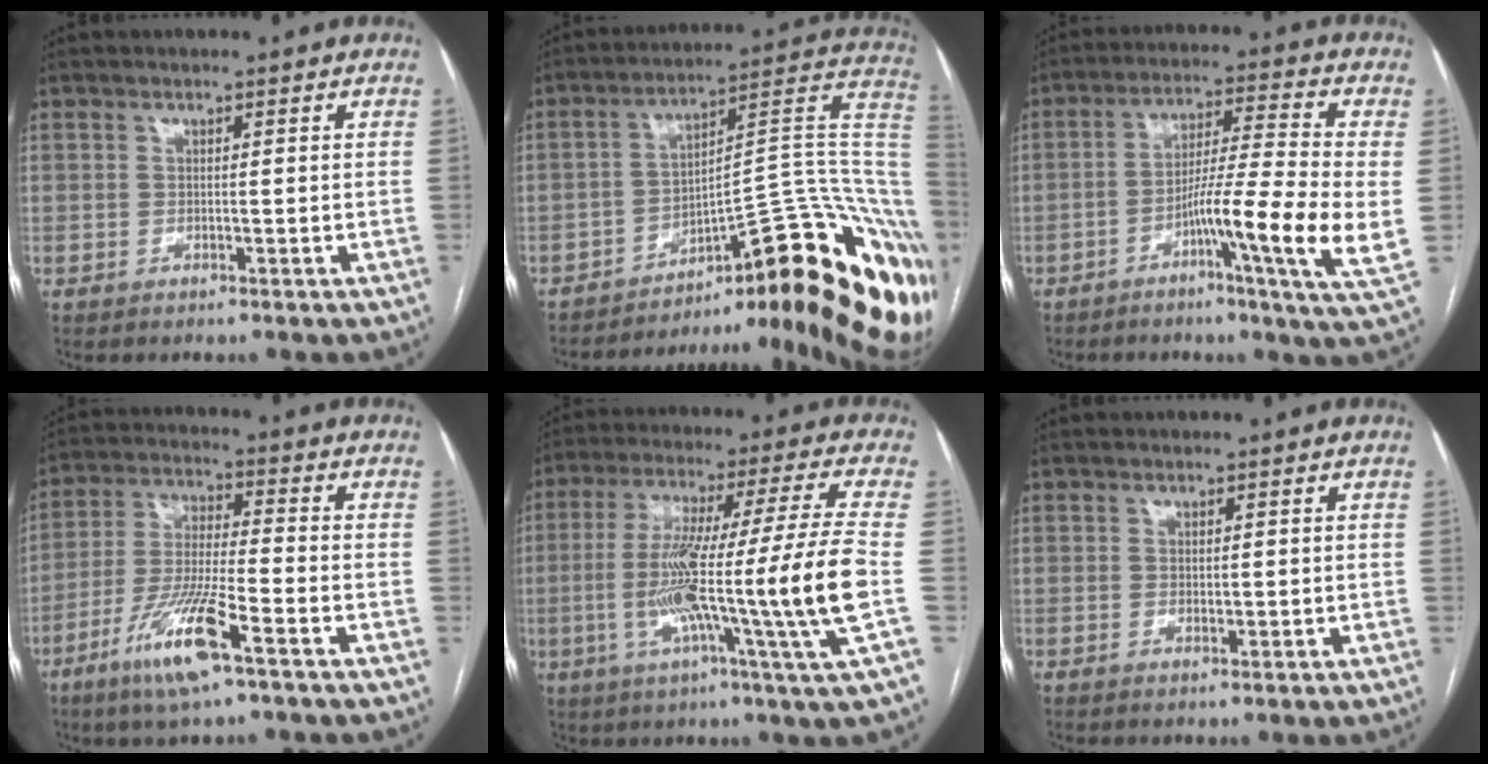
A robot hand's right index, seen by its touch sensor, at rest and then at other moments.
{"total": 30.7, "force": [-16.9, 6.9, 24.7], "torque": [-0.210, 0.028, -0.214]}
{"total": 14.0, "force": [-3.4, -1.0, 13.6], "torque": [-0.224, -0.012, -0.066]}
{"total": 11.9, "force": [-6.5, 0.9, 9.9], "torque": [-0.201, -0.020, -0.123]}
{"total": 20.6, "force": [-3.7, -2.3, 20.1], "torque": [-0.326, -0.012, -0.079]}
{"total": 1.0, "force": [0.1, 0.5, 0.9], "torque": [-0.013, -0.001, 0.005]}